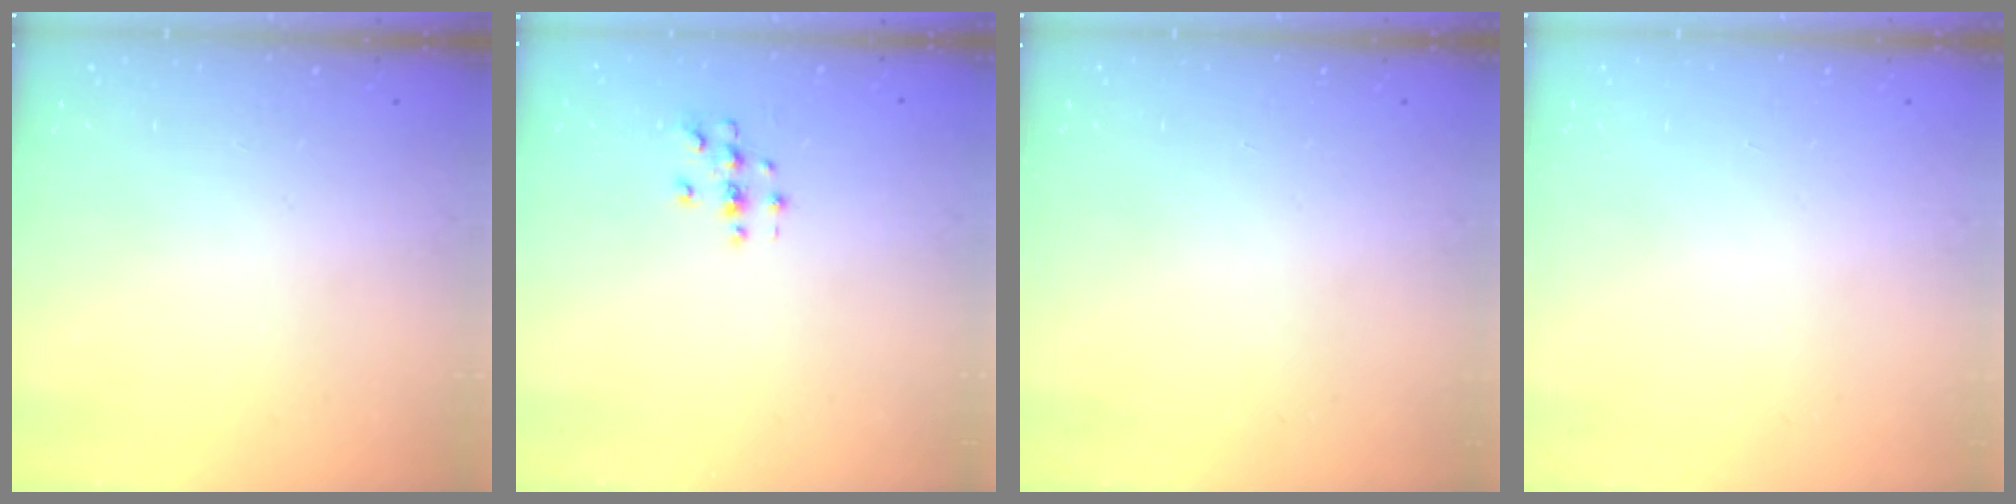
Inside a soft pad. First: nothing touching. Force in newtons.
{"total": 2.9, "press": 2.9, "slide": 0.3}
{"total": 0.0}
{"total": 0.0}